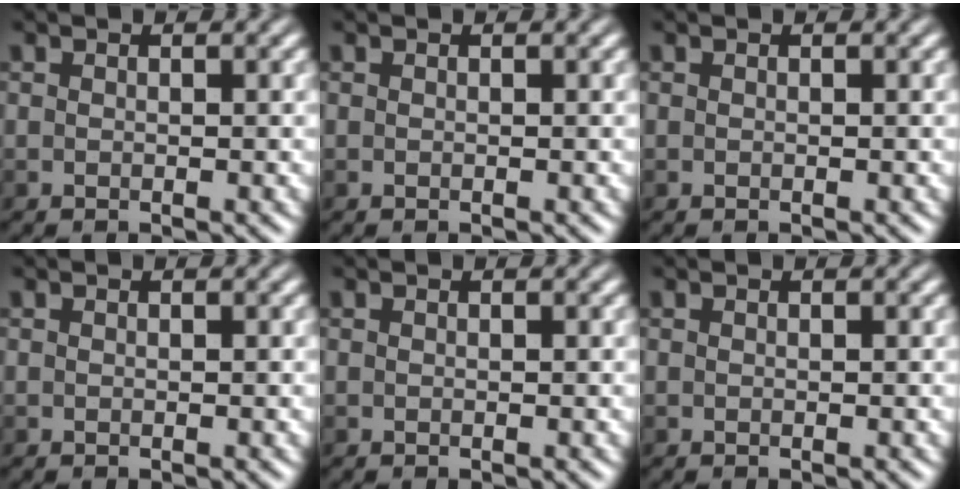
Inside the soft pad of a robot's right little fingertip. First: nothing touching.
{"total": 0.0}
{"total": 0.0}
{"total": 0.0}
{"total": 0.0}
{"total": 0.0}